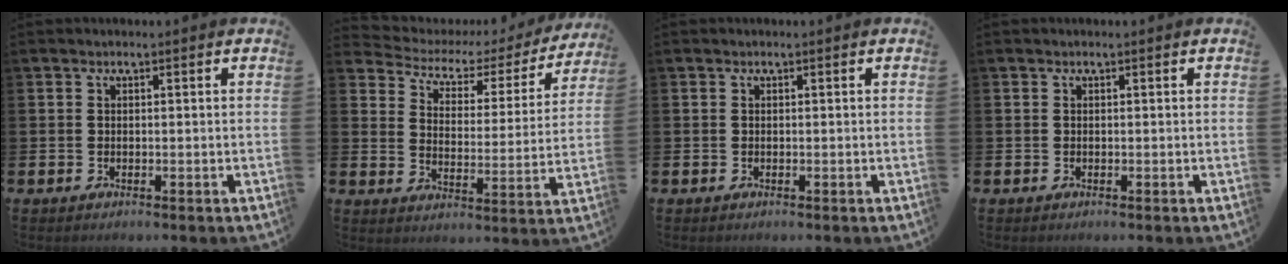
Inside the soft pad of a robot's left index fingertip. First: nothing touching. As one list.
[{"total": 3.9, "force": [2.8, 2.5, 1.1], "torque": [-0.047, -0.024, 0.036]}, {"total": 0.0}, {"total": 0.0}]